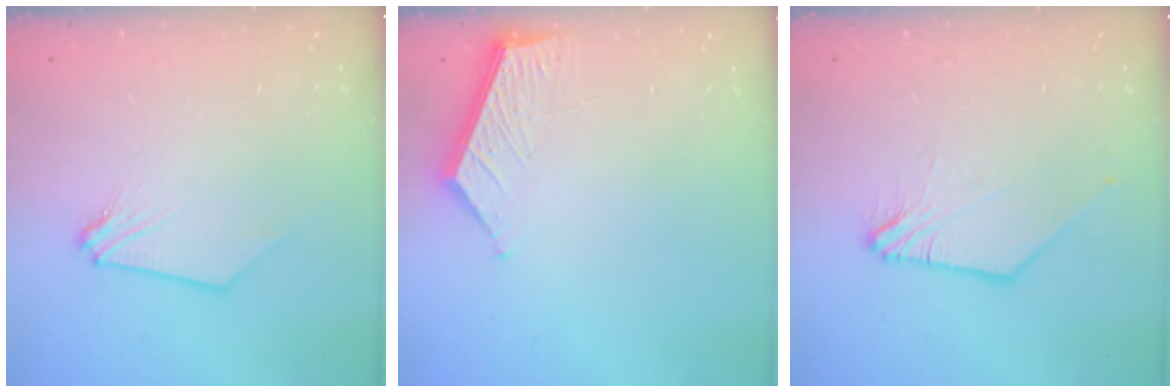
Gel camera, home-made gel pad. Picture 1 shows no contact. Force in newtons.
{"total": 6.2, "press": 6.2, "slide": 0.5}
{"total": 1.6, "press": 1.6, "slide": 0.1}